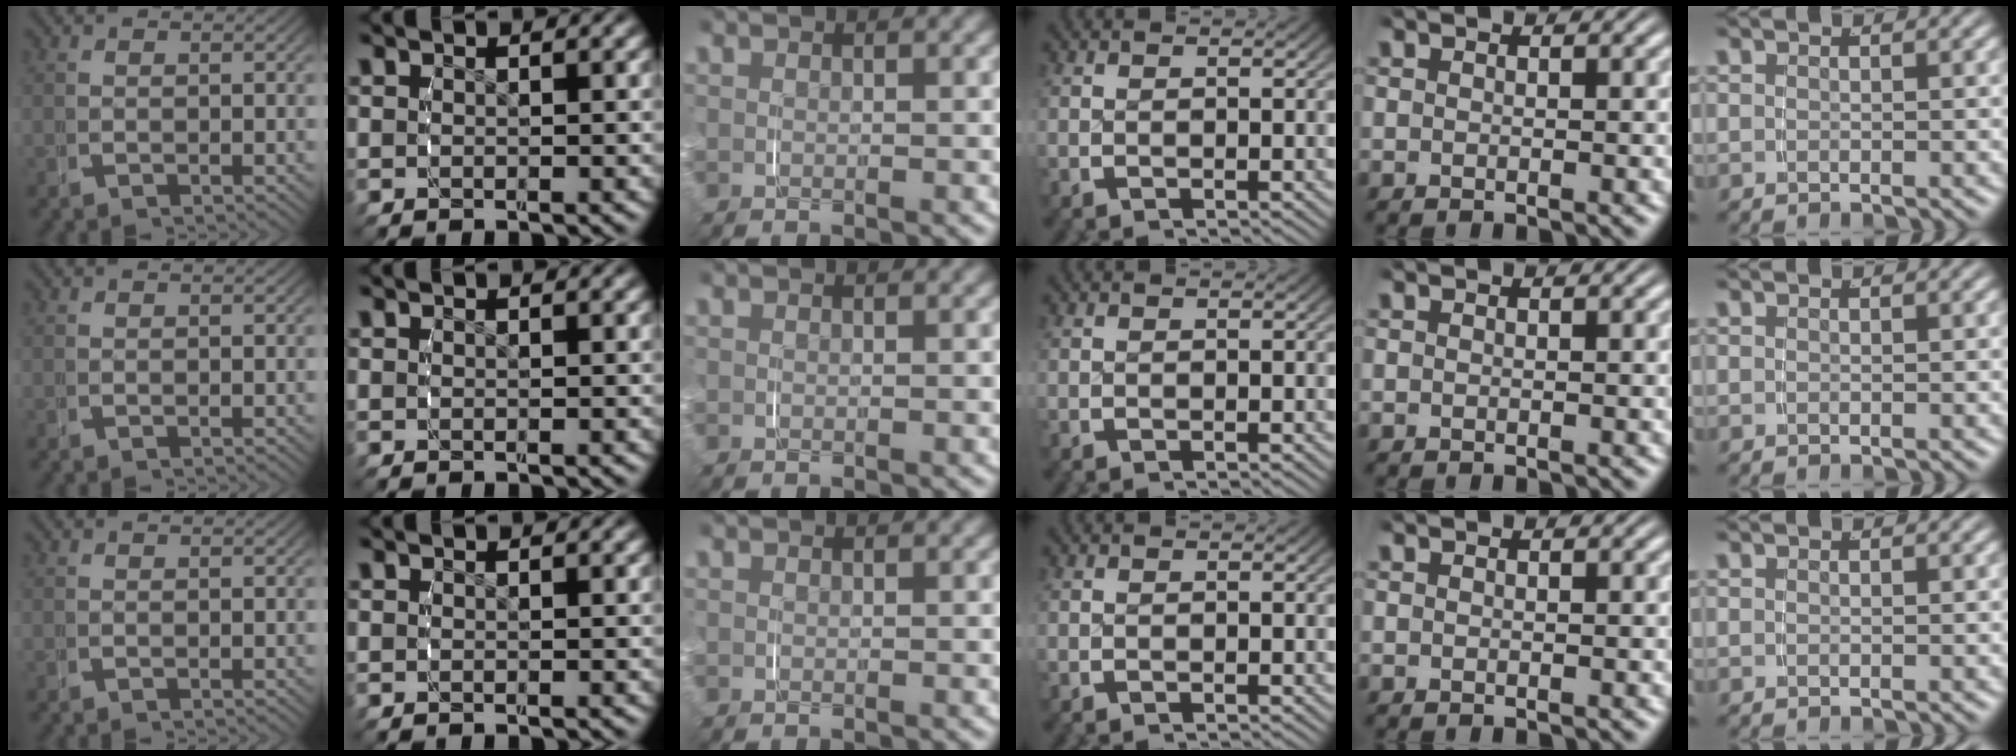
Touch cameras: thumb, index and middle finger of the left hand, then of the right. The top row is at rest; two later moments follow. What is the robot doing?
{"motion": "grasp_and_lifting", "object": "string"}